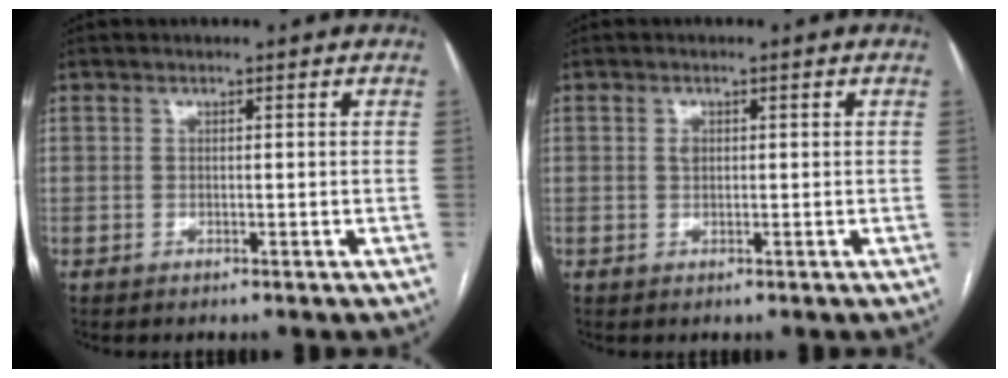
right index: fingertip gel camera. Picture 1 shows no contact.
{"total": 1.4, "force": [0.3, 0.9, 1.0], "torque": [-0.017, 0.004, 0.006]}